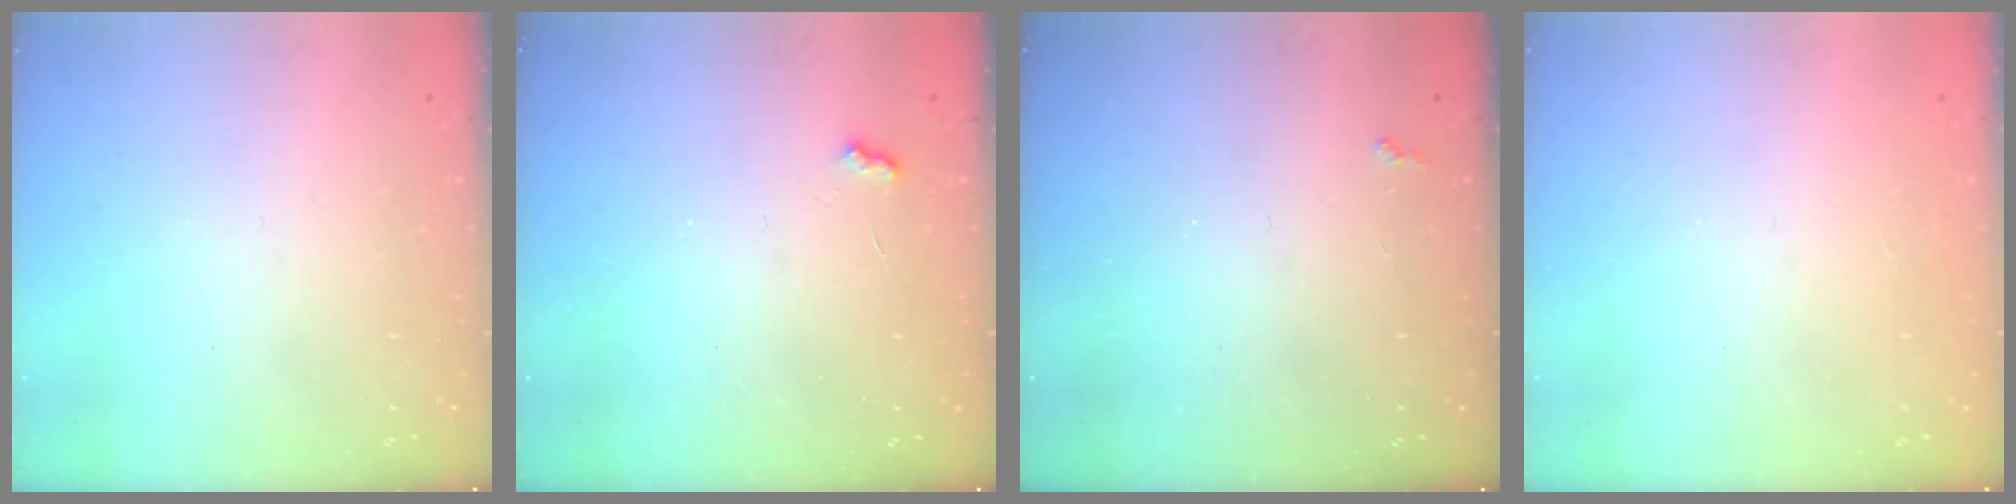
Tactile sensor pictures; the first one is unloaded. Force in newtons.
{"total": 2.8, "press": 2.7, "slide": 0.5}
{"total": 2.3, "press": 2.2, "slide": 0.4}
{"total": 1.2, "press": 1.2, "slide": 0.1}